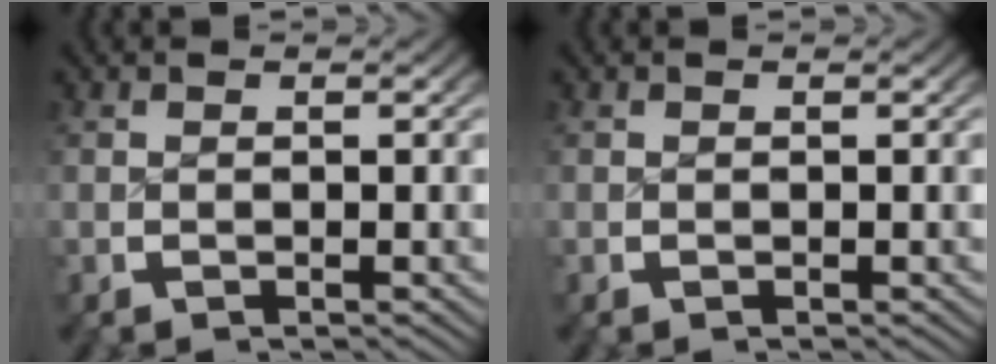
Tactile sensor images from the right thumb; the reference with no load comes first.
{"total": 0.0}